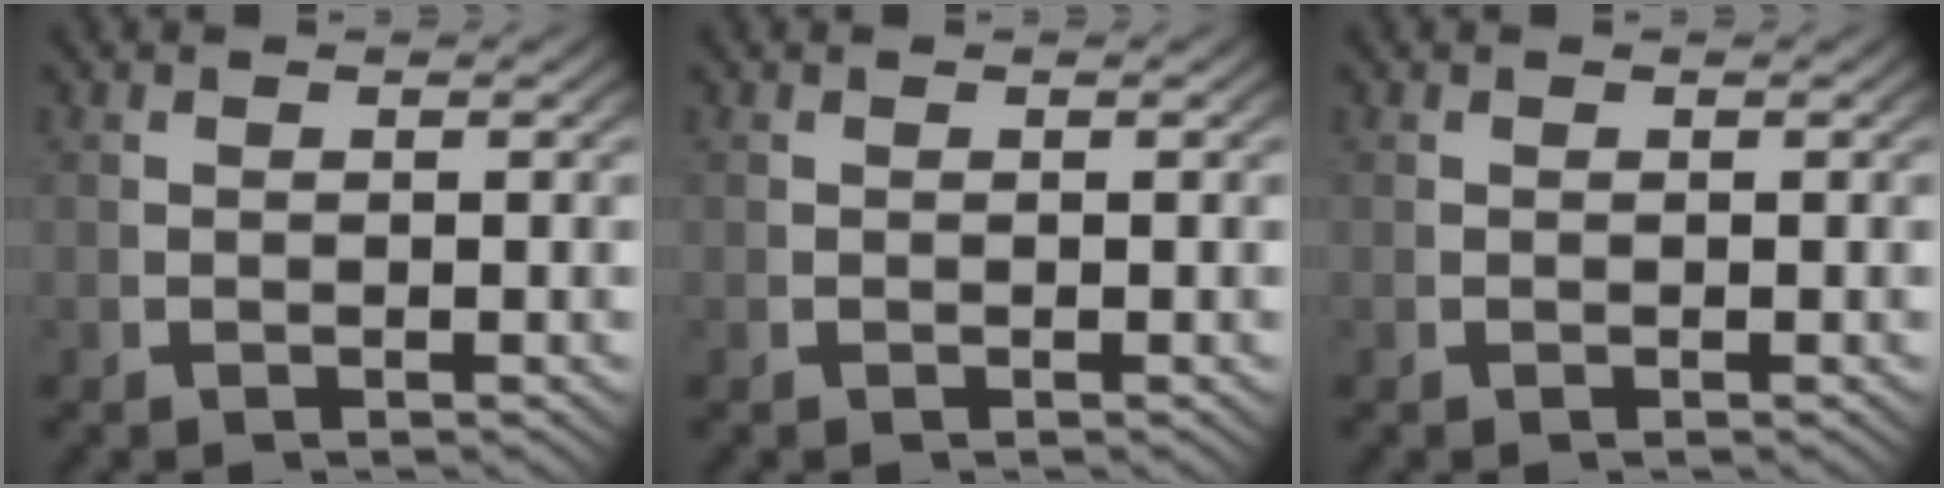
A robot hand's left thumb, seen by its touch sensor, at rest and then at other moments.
{"total": 0.0}
{"total": 0.0}